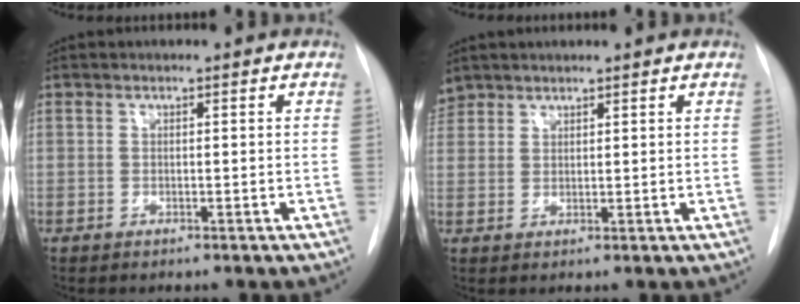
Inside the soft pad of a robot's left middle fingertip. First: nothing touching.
{"total": 3.6, "force": [3.2, 1.7, 0.0], "torque": [0.003, 0.014, 0.061]}